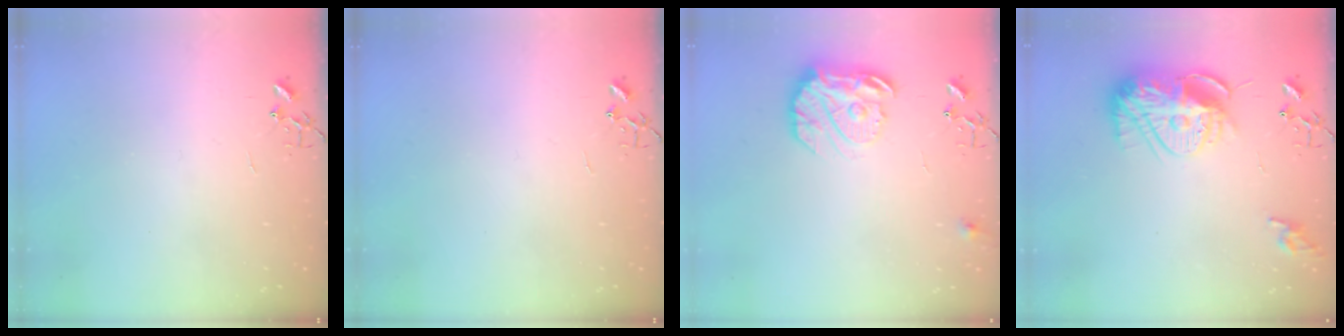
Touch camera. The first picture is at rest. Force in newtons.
{"total": 0.0}
{"total": 16.2, "press": 16.1, "slide": 1.4}
{"total": 15.3, "press": 15.3, "slide": 0.9}